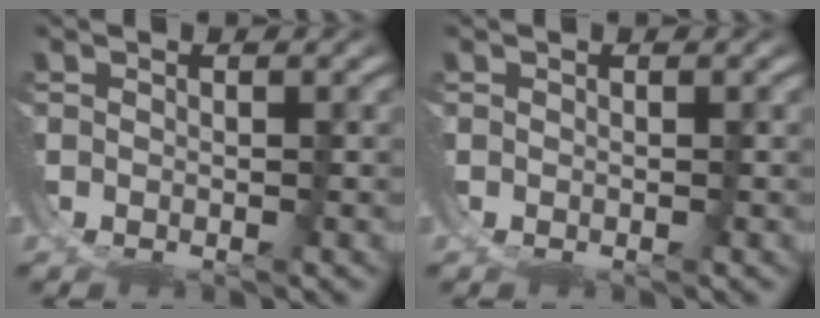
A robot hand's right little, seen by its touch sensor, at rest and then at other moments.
{"total": 0.0}